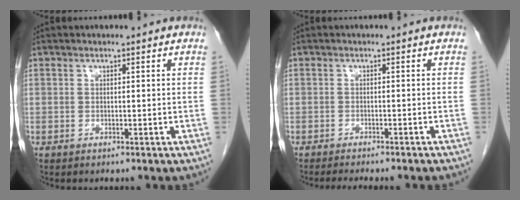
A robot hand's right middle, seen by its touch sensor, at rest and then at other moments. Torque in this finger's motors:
{"motor_torque": [0.35, -0.31, 0.03, 0.02]}